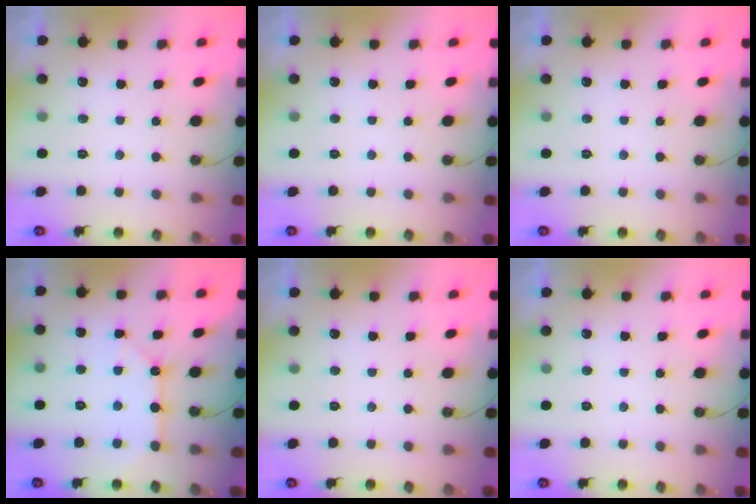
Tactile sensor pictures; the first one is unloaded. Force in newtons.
{"total": 0.0}
{"total": 0.0}
{"total": 8.1, "press": 8.1, "slide": 1.0}
{"total": 0.0}
{"total": 0.0}